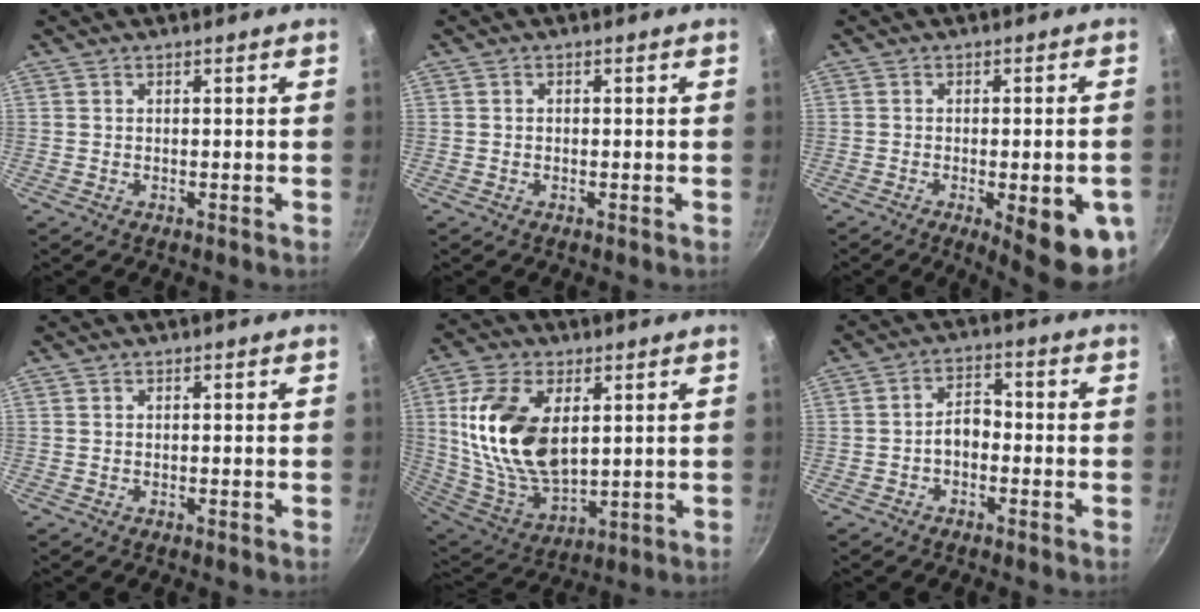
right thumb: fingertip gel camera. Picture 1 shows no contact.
{"total": 0.6, "force": [-0.1, 0.5, 0.2], "torque": [-0.005, 0.003, -0.002]}
{"total": 13.3, "force": [-4.4, 3.9, 11.9], "torque": [-0.124, 0.005, -0.052]}
{"total": 0.0}
{"total": 19.3, "force": [4.1, 11.1, 15.2], "torque": [-0.280, -0.024, 0.092]}
{"total": 4.4, "force": [-1.4, 2.8, 3.0], "torque": [-0.032, 0.025, -0.031]}